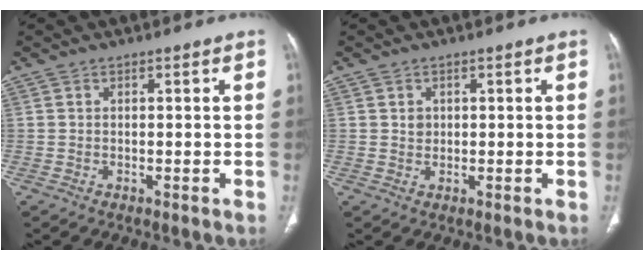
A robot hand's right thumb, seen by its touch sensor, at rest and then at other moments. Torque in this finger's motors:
{"motor_torque": [-0.03, 0.16, 0.26, -0.10, -0.06]}